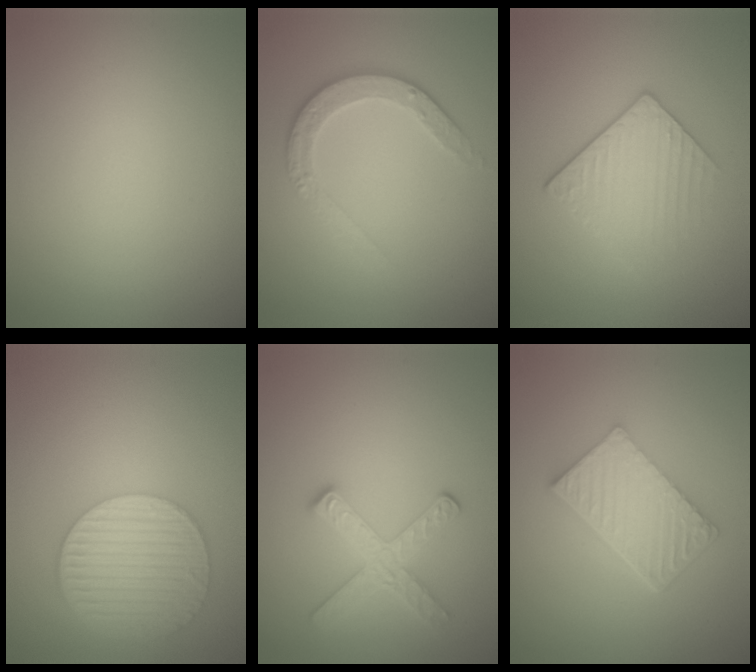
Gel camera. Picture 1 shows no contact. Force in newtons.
{"total": 3.3, "press": 2.6, "slide": 2.1}
{"total": 2.9, "press": 2.6, "slide": 1.2}
{"total": 6.1, "press": 4.5, "slide": 4.1}
{"total": 2.8, "press": 2.7, "slide": 0.6}
{"total": 5.8, "press": 4.3, "slide": 4.0}